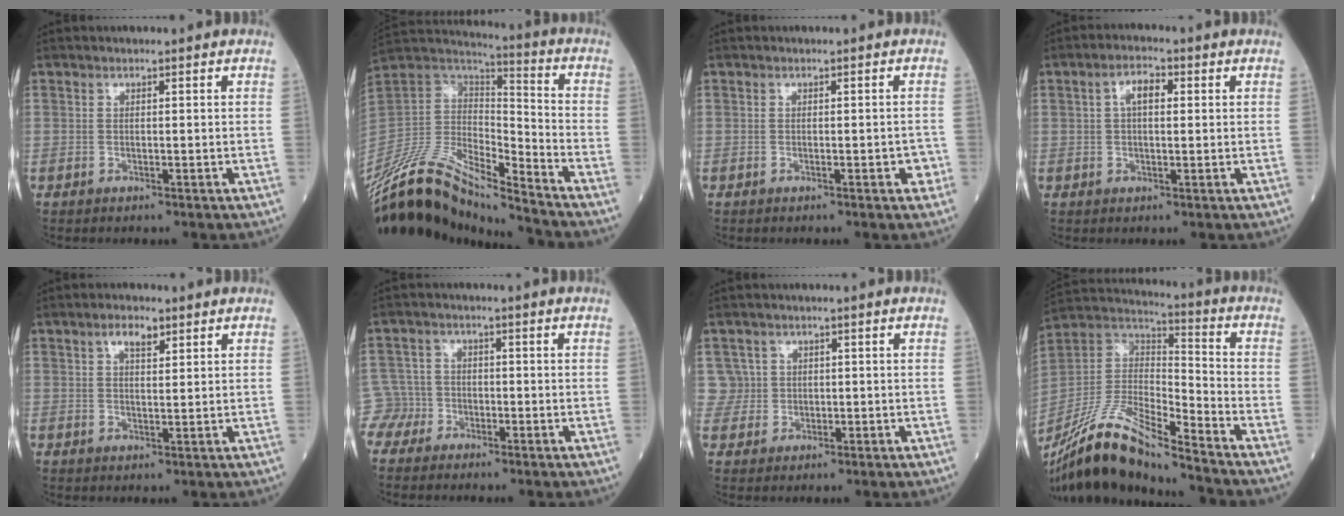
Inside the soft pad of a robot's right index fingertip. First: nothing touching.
{"total": 21.8, "force": [-18.9, 3.4, 10.3], "torque": [-0.237, 0.008, -0.353]}
{"total": 1.7, "force": [-0.9, 0.7, 1.3], "torque": [-0.011, 0.003, -0.011]}
{"total": 3.9, "force": [0.9, 1.7, 3.4], "torque": [-0.066, 0.014, 0.016]}
{"total": 3.1, "force": [1.8, 1.1, 2.3], "torque": [-0.044, 0.003, 0.032]}
{"total": 4.5, "force": [-3.1, 3.1, -0.8], "torque": [0.015, 0.005, -0.070]}
{"total": 3.3, "force": [0.6, 3.2, -0.5], "torque": [0.023, 0.014, 0.010]}
{"total": 19.5, "force": [-15.8, 2.5, 11.2], "torque": [-0.250, -0.010, -0.302]}